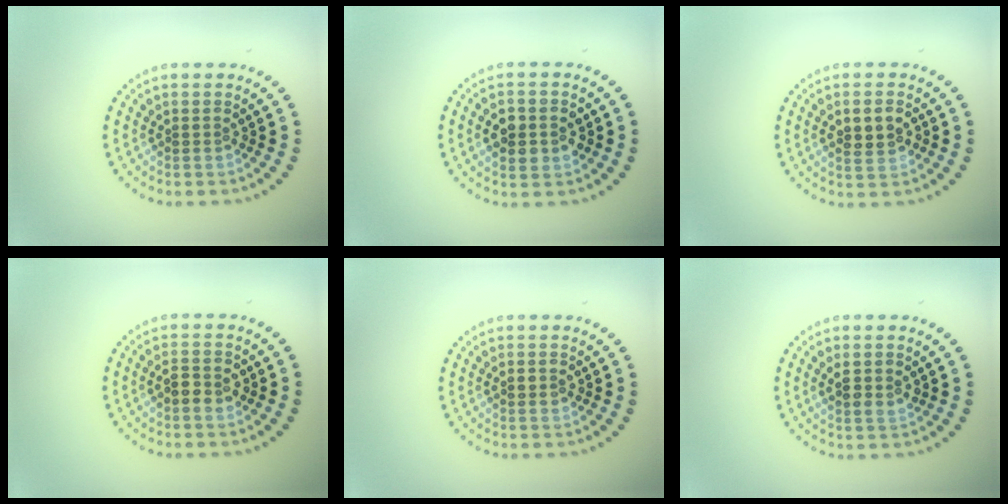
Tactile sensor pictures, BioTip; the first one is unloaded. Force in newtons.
{"total": 3.8, "press": 3.8, "slide": 0.4}
{"total": 2.9, "press": 2.9, "slide": 0.2}
{"total": 2.1, "press": 2.1, "slide": 0.2}
{"total": 1.5, "press": 1.5, "slide": 0.2}
{"total": 2.0, "press": 1.9, "slide": 0.6}